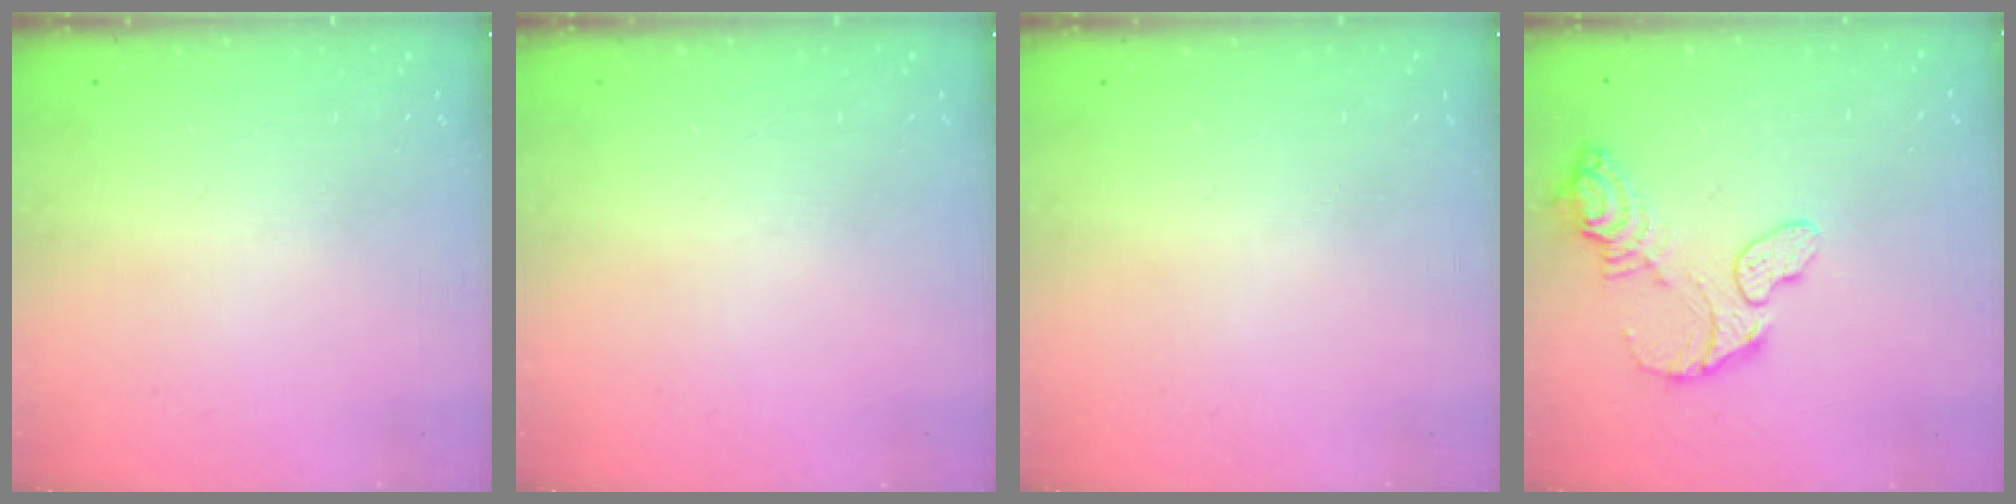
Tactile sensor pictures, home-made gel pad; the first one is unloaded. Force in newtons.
{"total": 0.0}
{"total": 0.0}
{"total": 11.6, "press": 11.5, "slide": 0.8}